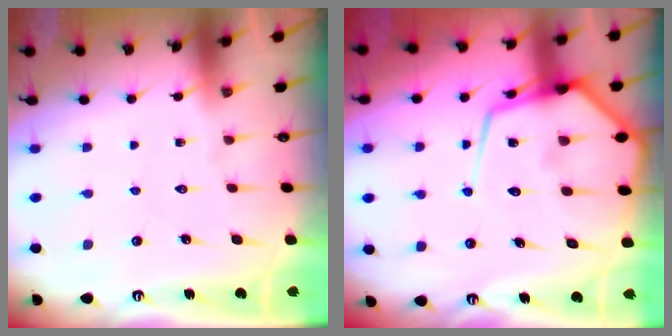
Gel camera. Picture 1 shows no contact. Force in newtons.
{"total": 15.1, "press": 15.0, "slide": 1.5}